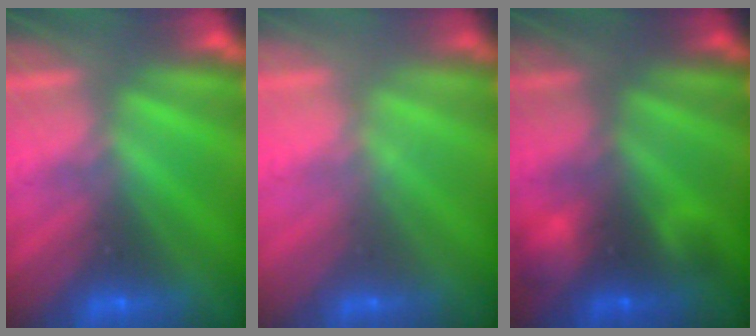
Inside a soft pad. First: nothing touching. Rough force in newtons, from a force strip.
{"total": 2.2}
{"total": 2.3}